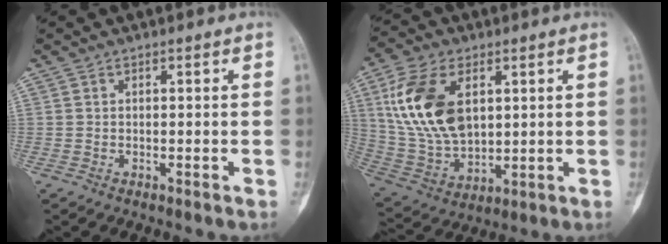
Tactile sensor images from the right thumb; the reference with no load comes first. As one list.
[{"total": 17.4, "force": [4.7, 10.4, 13.1], "torque": [-0.250, -0.010, 0.102]}]